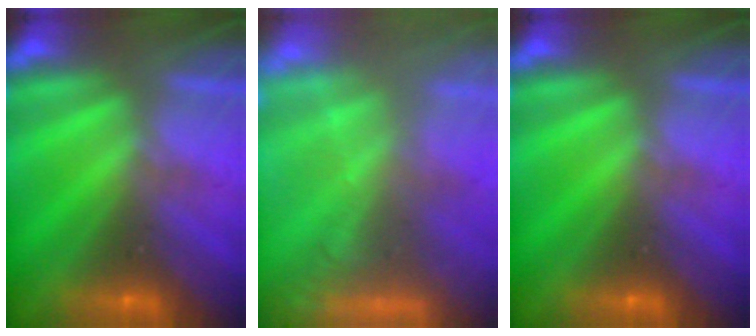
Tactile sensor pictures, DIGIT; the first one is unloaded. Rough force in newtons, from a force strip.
{"total": 5.6}
{"total": 0.0}